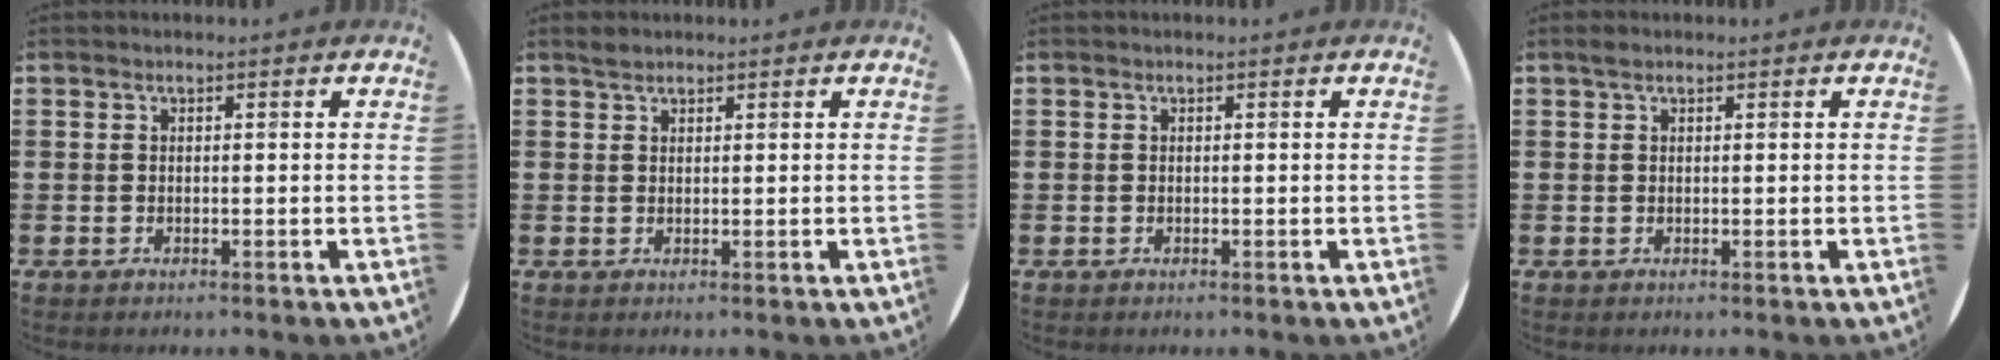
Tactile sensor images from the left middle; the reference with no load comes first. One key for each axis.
{"total": 1.1, "fx": 1.1, "fy": 0.4, "fz": 0.2, "tx": 0.002, "ty": -0.001, "tz": 0.019}
{"total": 0.0}
{"total": 0.7, "fx": 0.5, "fy": 0.3, "fz": 0.3, "tx": 0.001, "ty": 0.000, "tz": 0.008}